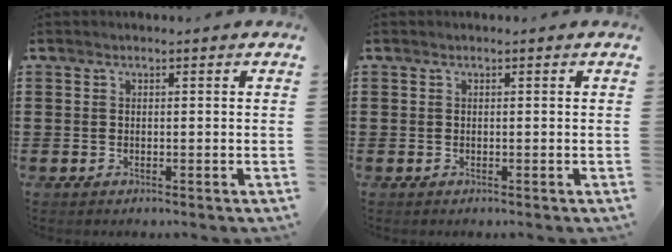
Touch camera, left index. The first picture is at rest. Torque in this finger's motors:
{"motor_torque": [-0.02, -0.02, 0.00, -0.01]}